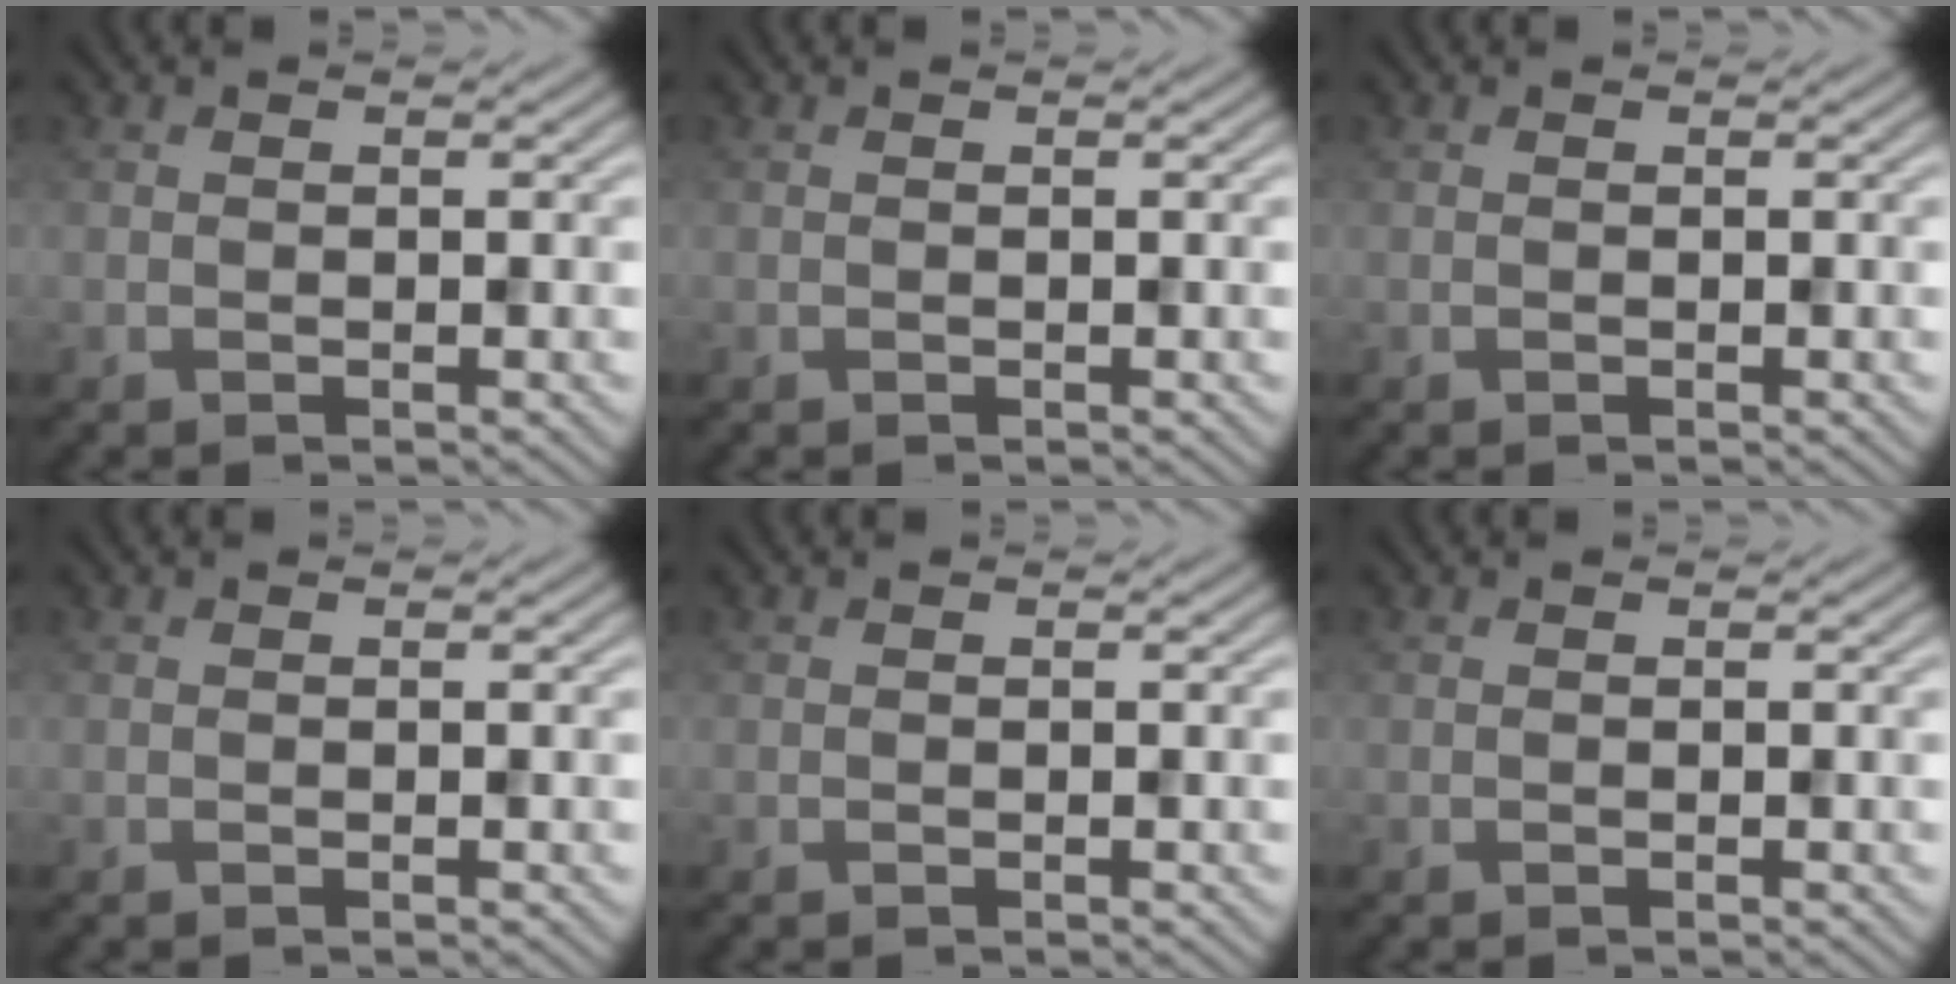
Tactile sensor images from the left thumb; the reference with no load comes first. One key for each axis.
{"total": 0.0}
{"total": 0.0}
{"total": 0.0}
{"total": 0.0}
{"total": 0.0}